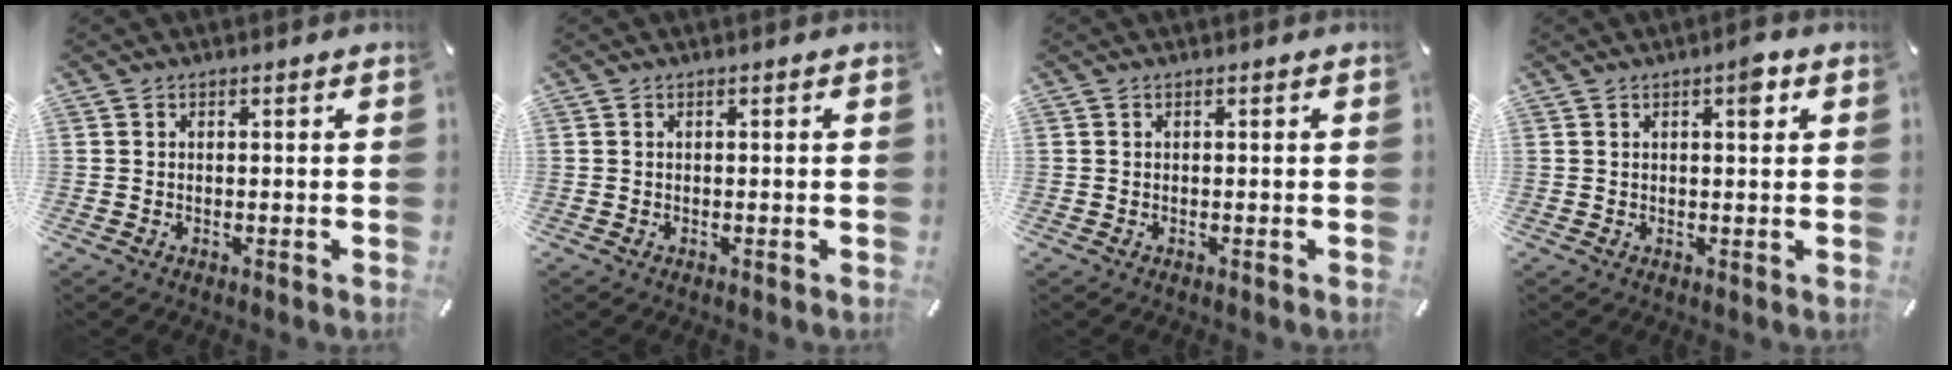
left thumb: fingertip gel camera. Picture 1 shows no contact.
{"total": 0.0}
{"total": 0.0}
{"total": 3.6, "force": [1.6, 1.2, 3.0], "torque": [-0.039, -0.002, 0.020]}